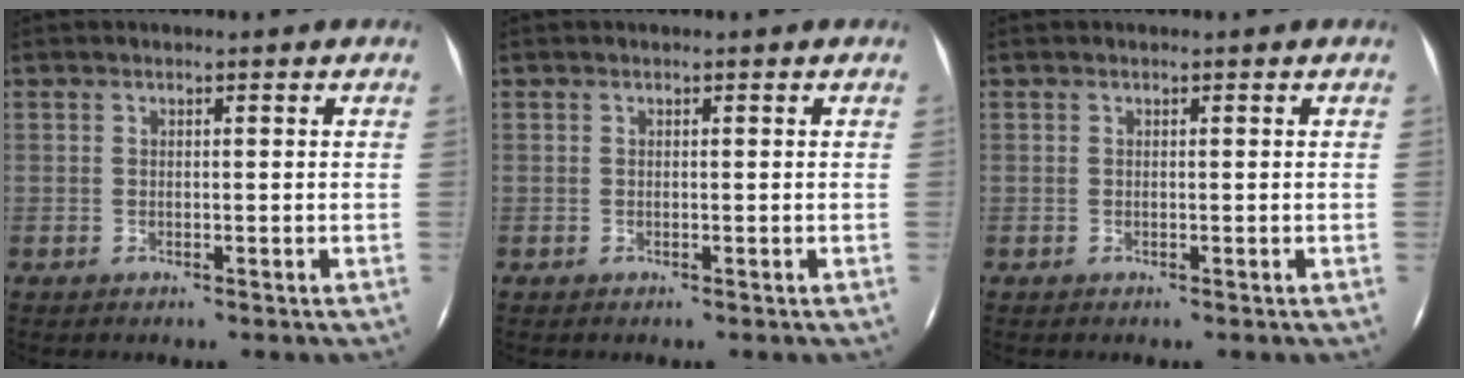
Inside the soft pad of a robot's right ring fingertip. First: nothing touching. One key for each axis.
{"total": 0.0}
{"total": 0.0}